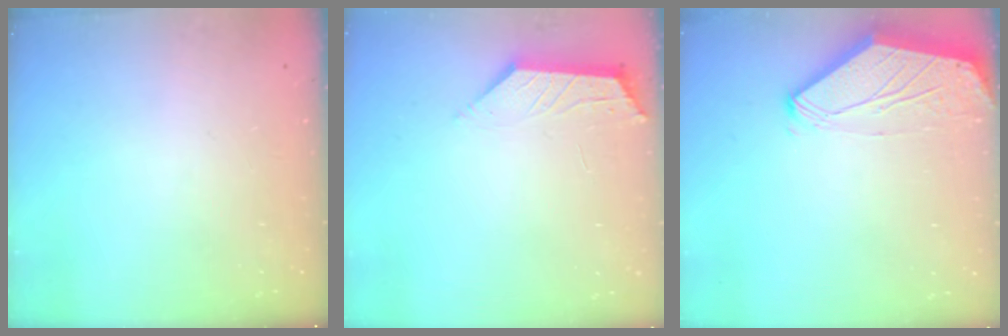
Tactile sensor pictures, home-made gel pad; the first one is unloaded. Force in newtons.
{"total": 1.9, "press": 1.9, "slide": 0.4}
{"total": 0.0}